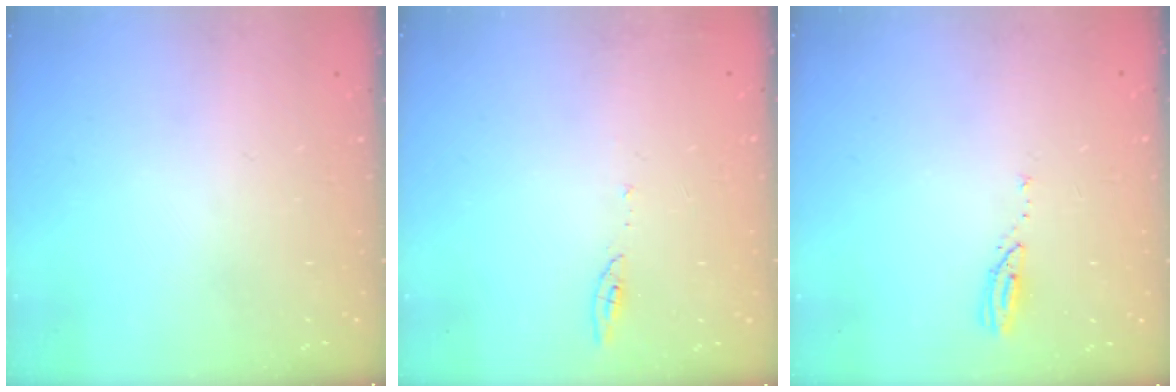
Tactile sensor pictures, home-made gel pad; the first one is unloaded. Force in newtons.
{"total": 4.8, "press": 4.8, "slide": 0.6}
{"total": 3.0, "press": 2.9, "slide": 0.3}